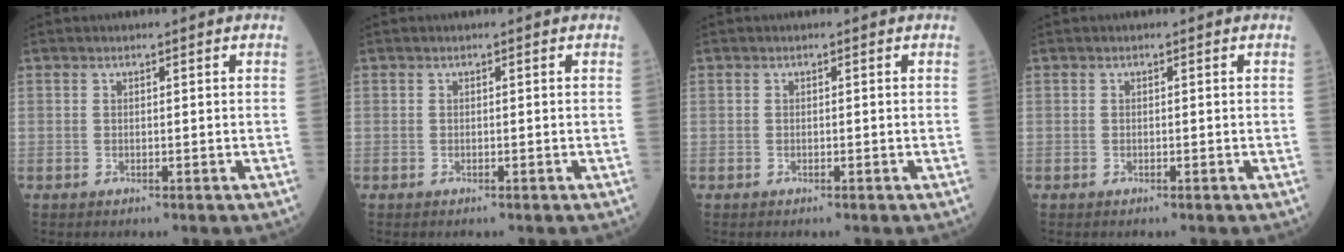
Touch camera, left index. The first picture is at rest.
{"total": 0.0}
{"total": 0.0}
{"total": 0.0}